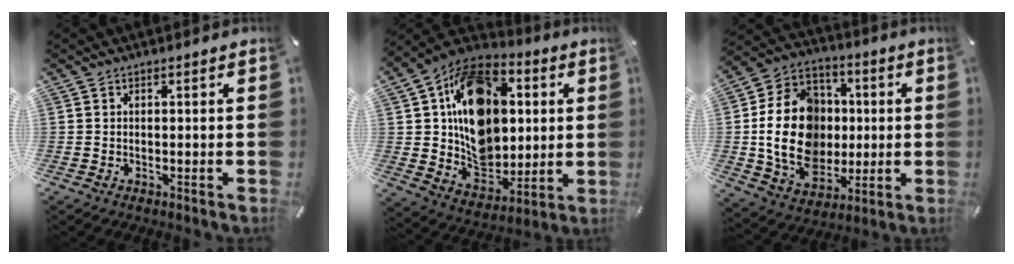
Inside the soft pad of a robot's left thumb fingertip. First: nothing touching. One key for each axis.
{"total": 19.1, "fx": 3.1, "fy": 15.4, "fz": 10.9, "tx": -0.172, "ty": -0.014, "tz": 0.060}
{"total": 20.6, "fx": -0.4, "fy": 16.6, "fz": 12.2, "tx": -0.240, "ty": 0.009, "tz": -0.001}